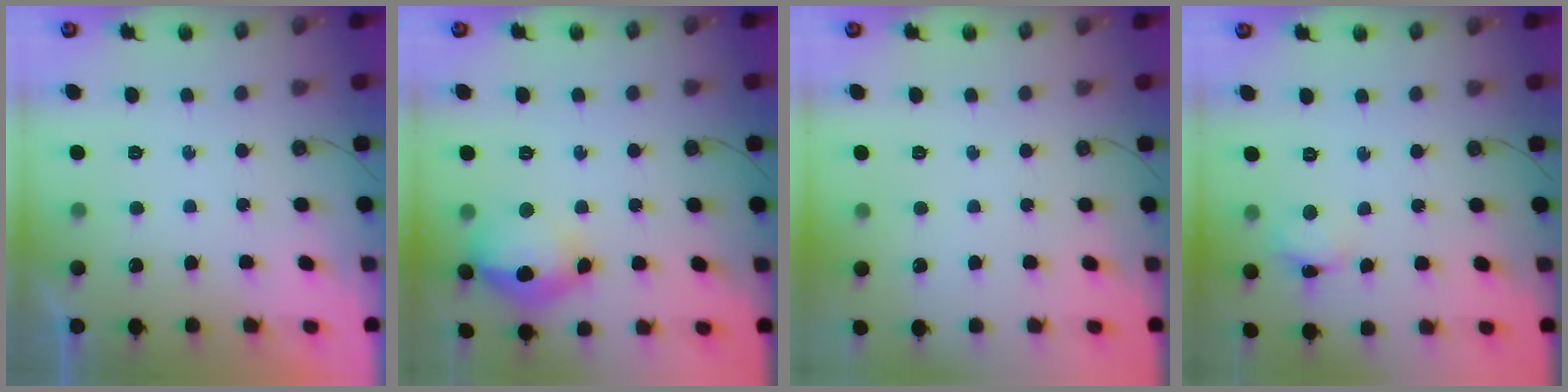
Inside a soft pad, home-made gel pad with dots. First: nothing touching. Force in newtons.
{"total": 15.2, "press": 15.0, "slide": 1.9}
{"total": 0.0}
{"total": 4.5, "press": 4.5, "slide": 0.4}